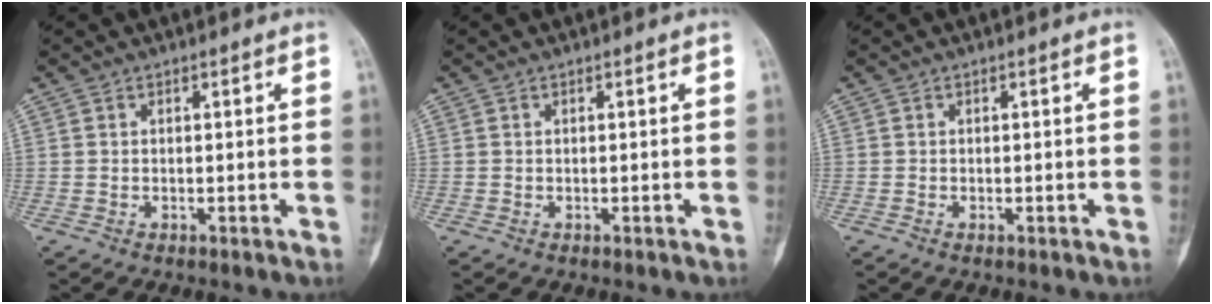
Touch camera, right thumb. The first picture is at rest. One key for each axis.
{"total": 0.0}
{"total": 0.0}